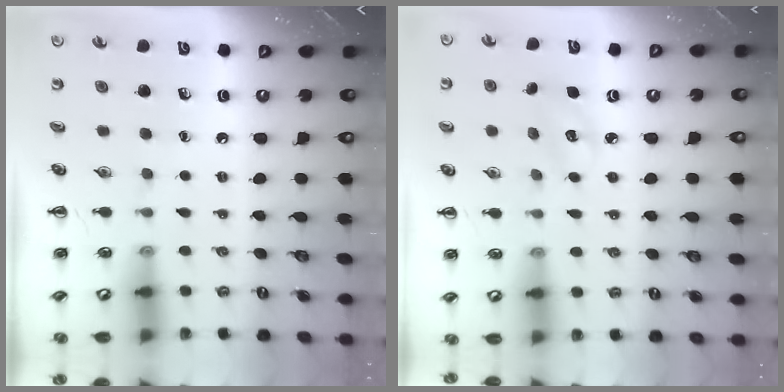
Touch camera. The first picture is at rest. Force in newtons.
{"total": 3.9, "press": 3.8, "slide": 1.0}